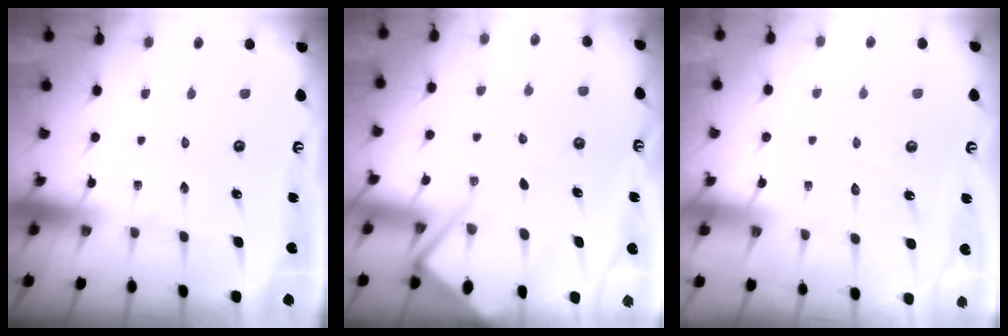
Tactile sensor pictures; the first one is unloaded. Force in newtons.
{"total": 8.0, "press": 7.9, "slide": 1.0}
{"total": 5.0, "press": 5.0, "slide": 0.5}